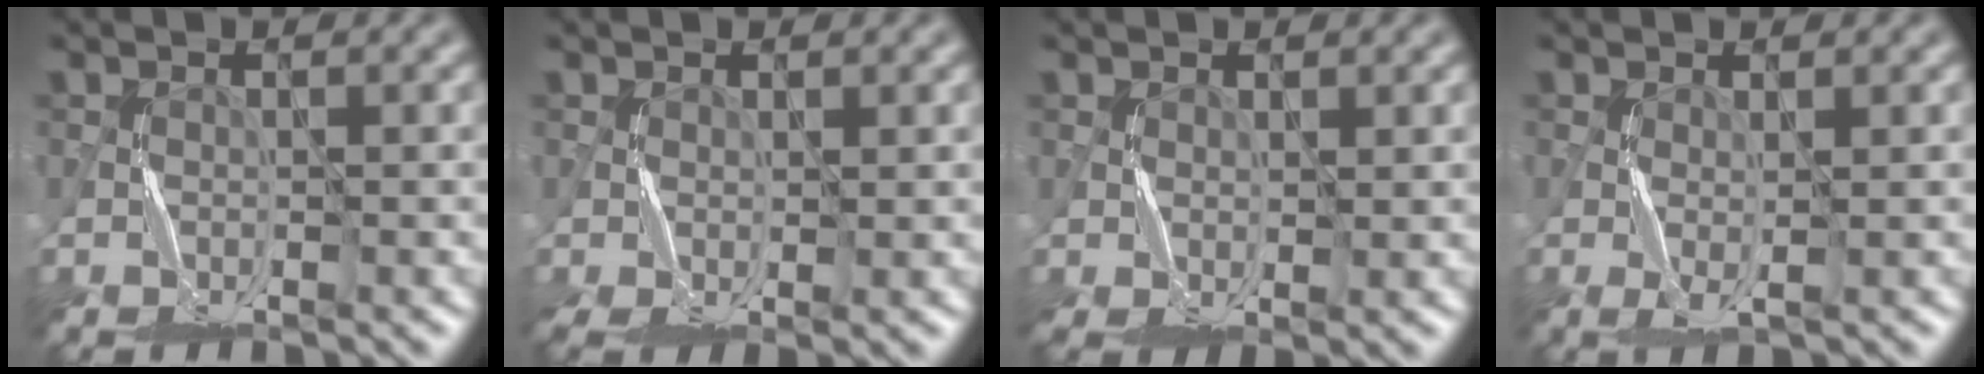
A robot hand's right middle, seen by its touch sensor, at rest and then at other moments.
{"total": 2.4, "force": [0.0, 1.1, 2.1], "torque": [-0.055, -0.001, 0.000]}
{"total": 1.8, "force": [0.6, 0.8, 1.4], "torque": [-0.038, -0.002, 0.015]}
{"total": 1.3, "force": [0.1, 0.3, 1.3], "torque": [-0.032, -0.003, 0.004]}